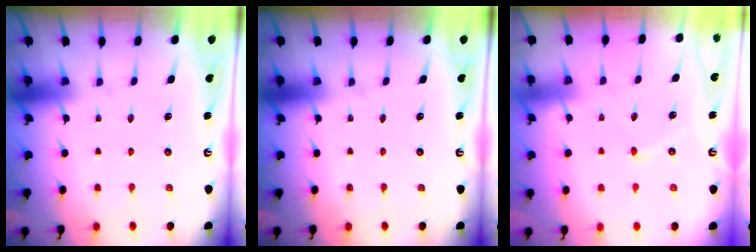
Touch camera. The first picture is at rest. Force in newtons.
{"total": 0.0}
{"total": 2.9, "press": 2.9, "slide": 0.3}